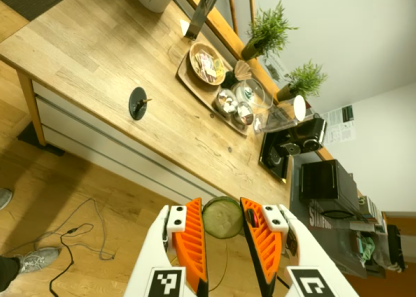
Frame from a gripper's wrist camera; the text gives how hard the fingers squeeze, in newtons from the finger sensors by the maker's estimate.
{"total": 8.4, "left": 9.1, "right": 7.7}